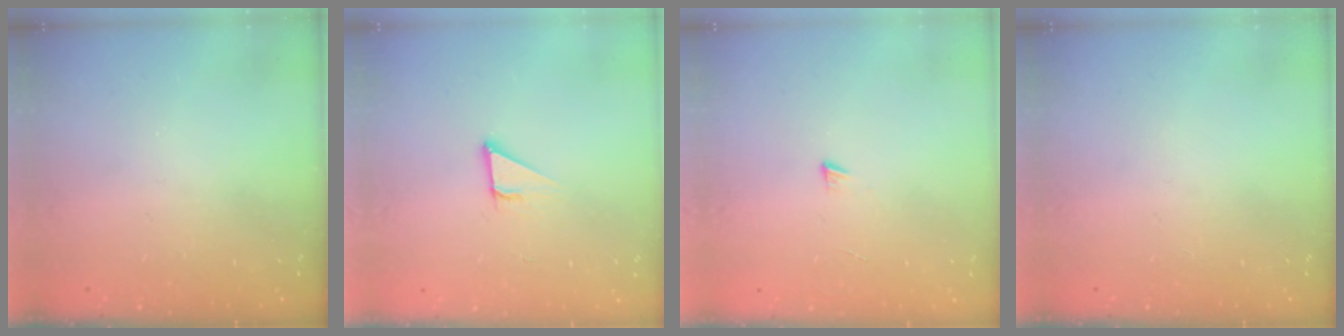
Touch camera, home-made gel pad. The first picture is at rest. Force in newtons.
{"total": 3.5, "press": 3.5, "slide": 0.2}
{"total": 3.0, "press": 3.0, "slide": 0.3}
{"total": 0.0}